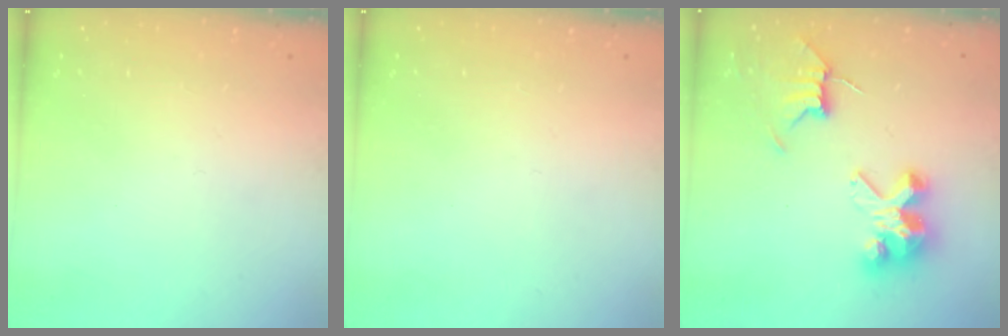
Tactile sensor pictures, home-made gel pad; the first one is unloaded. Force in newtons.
{"total": 0.0}
{"total": 8.7, "press": 8.6, "slide": 0.7}